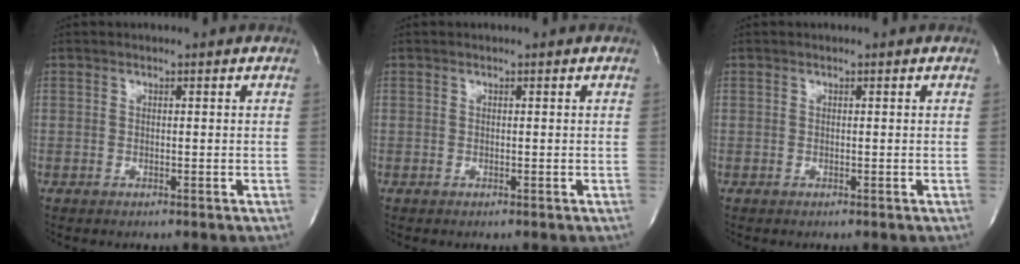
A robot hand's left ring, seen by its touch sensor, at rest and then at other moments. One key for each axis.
{"total": 0.0}
{"total": 0.0}